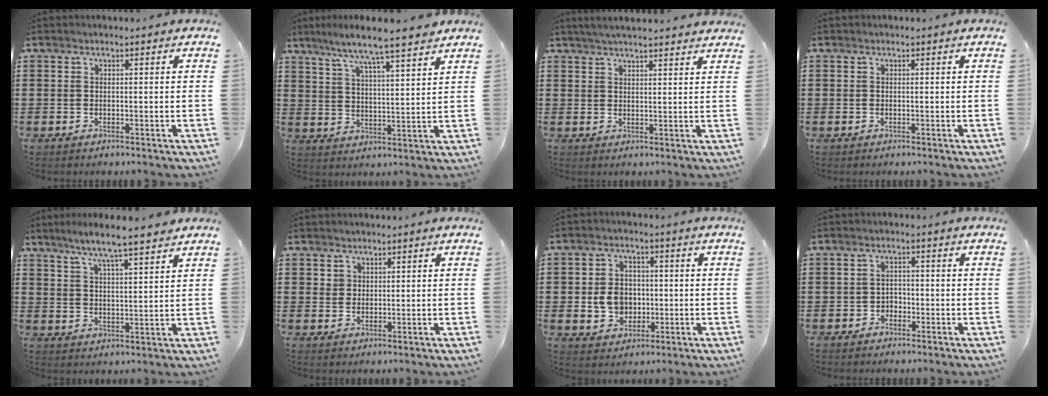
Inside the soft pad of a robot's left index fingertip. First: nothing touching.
{"total": 6.8, "force": [5.9, -0.2, 3.3], "torque": [-0.087, -0.029, 0.099]}
{"total": 3.2, "force": [3.1, -0.2, 0.9], "torque": [-0.024, -0.003, 0.057]}
{"total": 0.0}
{"total": 6.5, "force": [5.6, 0.0, 3.3], "torque": [-0.081, -0.017, 0.097]}
{"total": 1.8, "force": [1.3, 1.3, 0.1], "torque": [-0.007, 0.004, 0.025]}
{"total": 5.9, "force": [-0.4, 5.0, 3.0], "torque": [-0.053, 0.006, -0.010]}
{"total": 1.8, "force": [-1.3, 1.2, 0.1], "torque": [-0.010, 0.001, -0.032]}